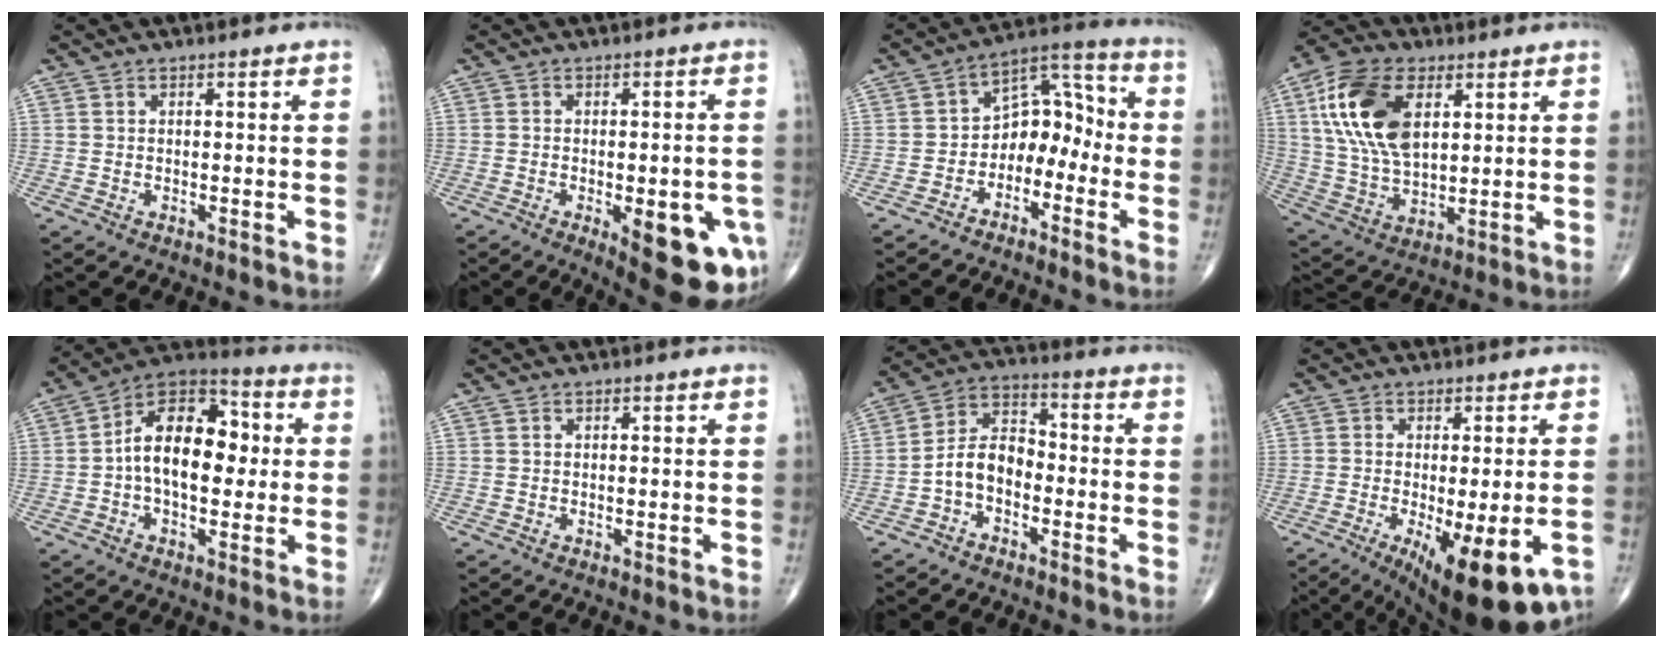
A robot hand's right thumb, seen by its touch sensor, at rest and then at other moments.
{"total": 14.7, "force": [-5.1, 5.5, 12.6], "torque": [-0.118, 0.004, -0.048]}
{"total": 9.8, "force": [-3.8, 6.8, 6.1], "torque": [-0.054, 0.072, -0.076]}
{"total": 16.8, "force": [5.5, 9.4, 12.9], "torque": [-0.239, -0.009, 0.105]}
{"total": 15.4, "force": [0.4, 9.1, 12.3], "torque": [-0.172, 0.037, -0.005]}
{"total": 0.0}
{"total": 7.6, "force": [-2.6, 4.9, 5.2], "torque": [-0.085, 0.039, -0.062]}
{"total": 15.5, "force": [-7.0, 4.7, 13.0], "torque": [-0.162, -0.013, -0.094]}